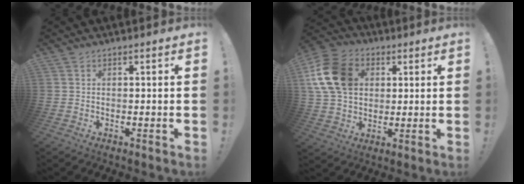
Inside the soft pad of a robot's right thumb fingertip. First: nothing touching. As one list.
[{"total": 17.1, "force": [4.4, 13.1, 10.0], "torque": [-0.173, -0.003, 0.091]}]